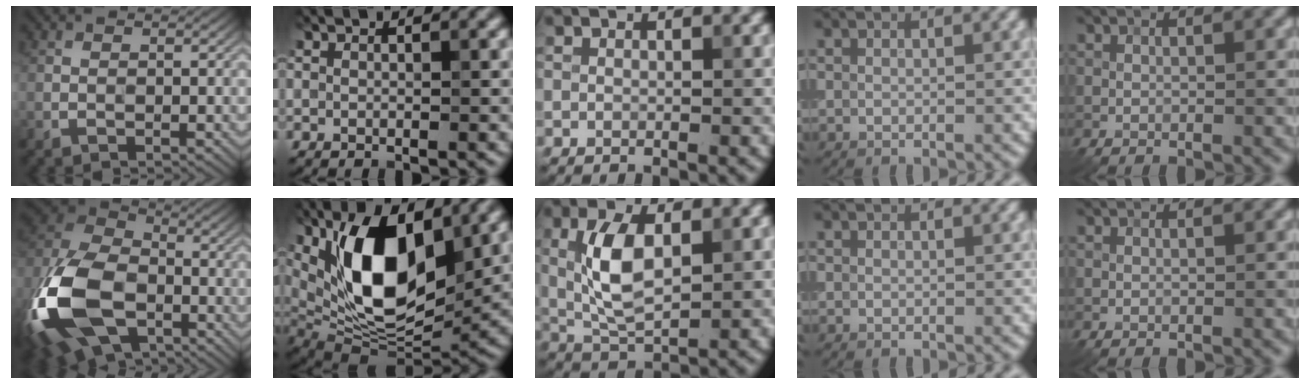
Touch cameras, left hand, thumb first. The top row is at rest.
{"thumb": {"total": 20.9, "force": [-7.2, 13.2, 14.6], "torque": [-0.369, -0.045, -0.136]}, "index": {"total": 12.8, "force": [3.7, 6.2, 10.6], "torque": [-0.175, -0.009, 0.067]}, "middle": {"total": 5.6, "force": [0.8, 2.7, 4.9], "torque": [-0.106, 0.005, 0.019]}}